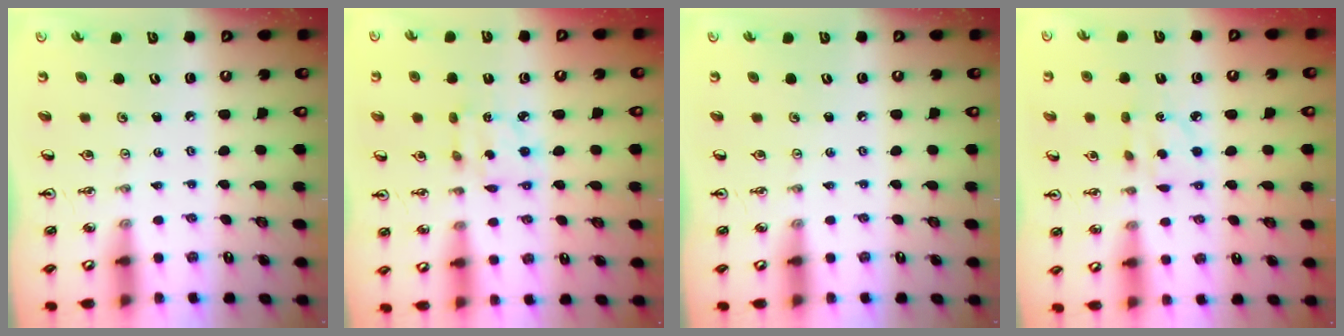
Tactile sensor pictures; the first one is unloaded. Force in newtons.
{"total": 3.7, "press": 3.7, "slide": 0.1}
{"total": 0.0}
{"total": 2.9, "press": 2.9, "slide": 0.0}